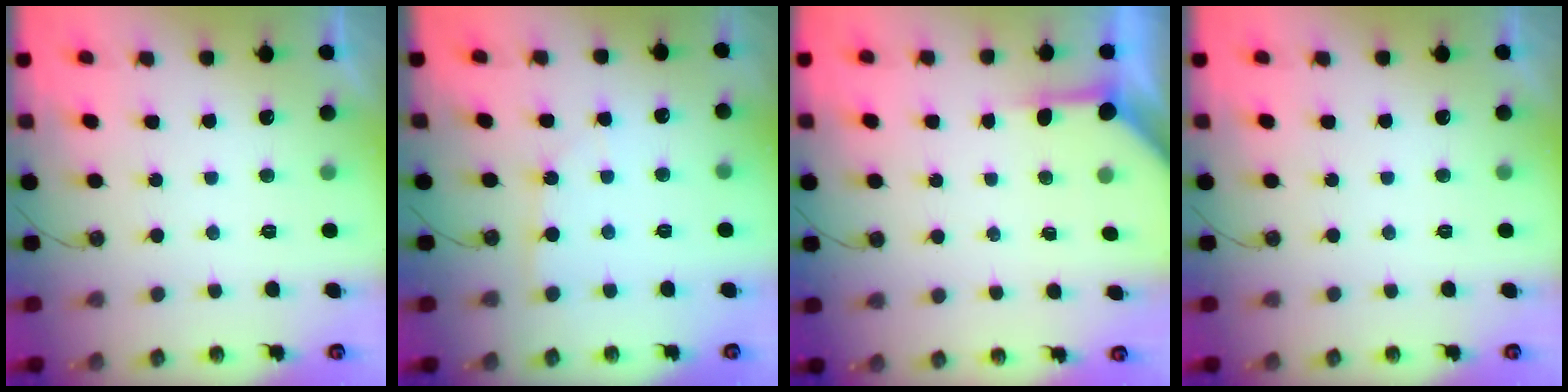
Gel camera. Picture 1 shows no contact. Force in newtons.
{"total": 3.6, "press": 3.6, "slide": 0.4}
{"total": 3.9, "press": 3.8, "slide": 0.4}
{"total": 0.0}